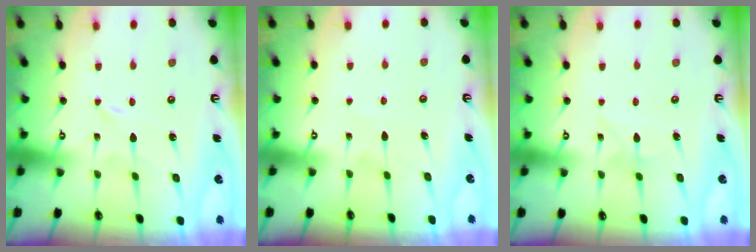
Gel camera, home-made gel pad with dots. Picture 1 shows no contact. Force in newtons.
{"total": 3.9, "press": 3.9, "slide": 0.4}
{"total": 3.6, "press": 3.6, "slide": 0.3}